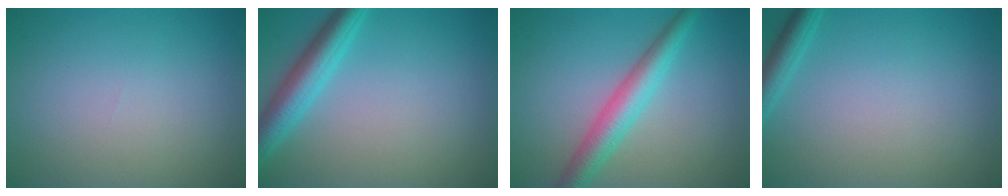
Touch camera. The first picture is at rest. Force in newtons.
{"total": 4.3, "press": 4.3, "slide": 0.3}
{"total": 4.3, "press": 4.3, "slide": 0.0}
{"total": 2.1, "press": 2.1, "slide": 0.1}